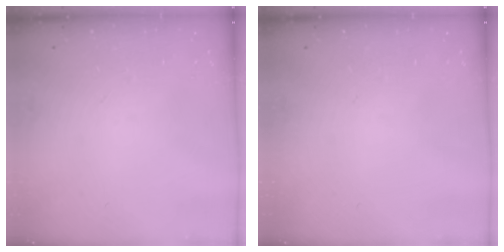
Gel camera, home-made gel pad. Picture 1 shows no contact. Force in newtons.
{"total": 0.0}